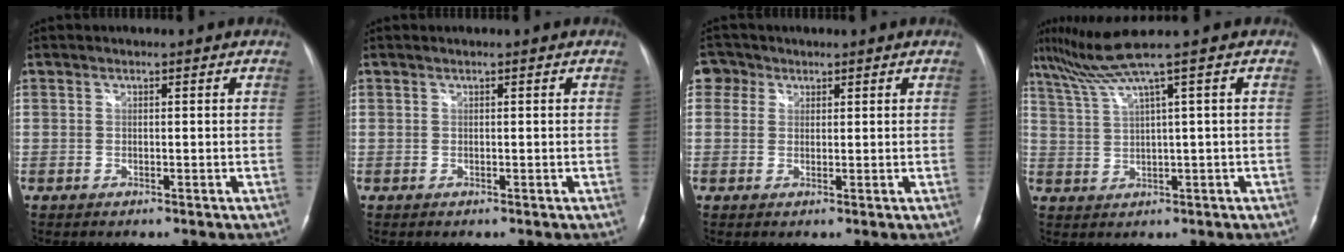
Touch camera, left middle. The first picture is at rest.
{"total": 0.0}
{"total": 2.9, "force": [1.5, 2.5, 0.2], "torque": [0.002, 0.011, 0.022]}
{"total": 5.6, "force": [3.7, -2.3, 3.5], "torque": [-0.082, 0.011, 0.081]}